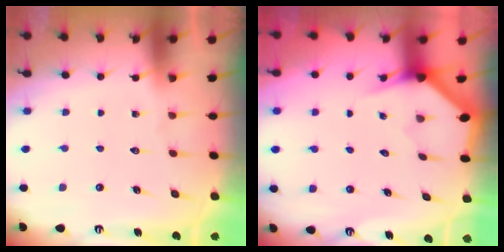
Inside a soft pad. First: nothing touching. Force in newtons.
{"total": 3.2, "press": 3.2, "slide": 0.1}